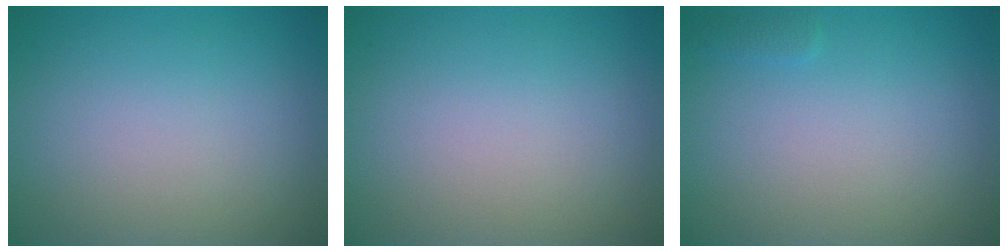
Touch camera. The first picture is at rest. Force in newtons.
{"total": 0.0}
{"total": 0.5, "press": 0.5, "slide": 0.1}